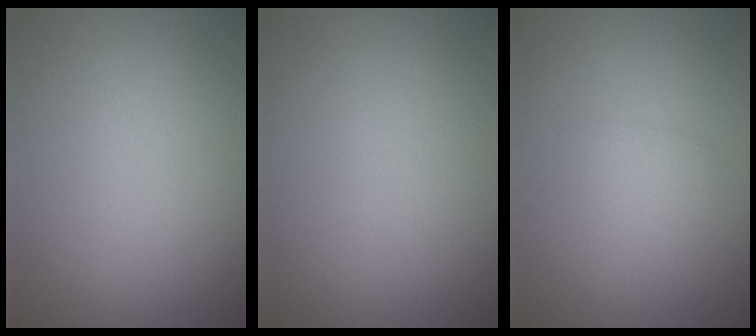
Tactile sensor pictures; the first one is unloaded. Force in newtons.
{"total": 0.0}
{"total": 1.4, "press": 1.4, "slide": 0.1}